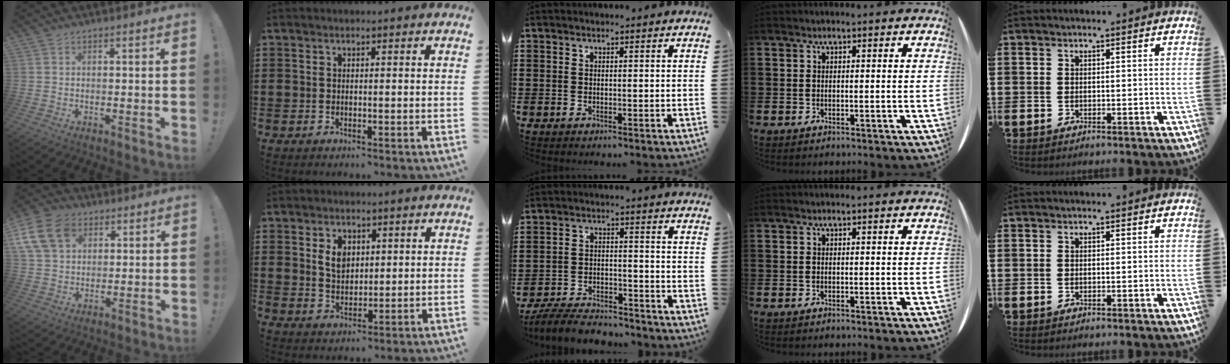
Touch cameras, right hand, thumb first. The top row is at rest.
{"thumb": {"total": 14.3, "force": [6.1, 10.3, 7.9], "torque": [-0.142, -0.025, 0.120]}, "index": {"total": 4.2, "force": [1.4, 2.8, 2.8], "torque": [-0.064, 0.011, 0.025]}, "middle": {"total": 5.9, "force": [-5.6, 1.0, 1.6], "torque": [-0.034, 0.006, -0.110]}}